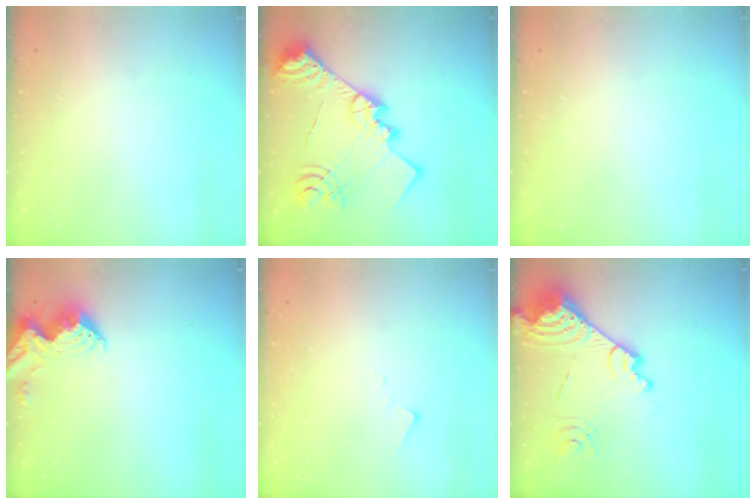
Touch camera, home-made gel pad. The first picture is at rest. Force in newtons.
{"total": 24.3, "press": 24.2, "slide": 2.2}
{"total": 0.0}
{"total": 8.0, "press": 8.0, "slide": 0.9}
{"total": 6.1, "press": 6.1, "slide": 0.6}
{"total": 17.1, "press": 17.0, "slide": 2.0}